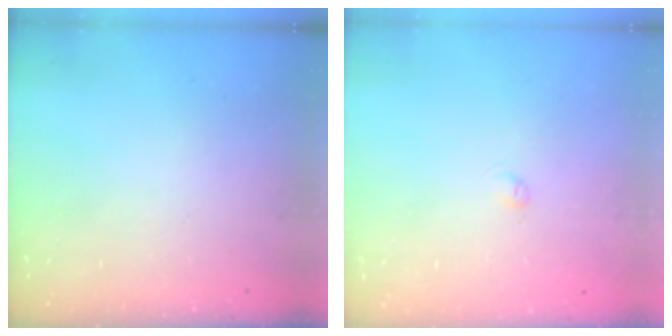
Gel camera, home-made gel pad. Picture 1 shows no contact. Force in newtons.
{"total": 2.5, "press": 2.5, "slide": 0.5}